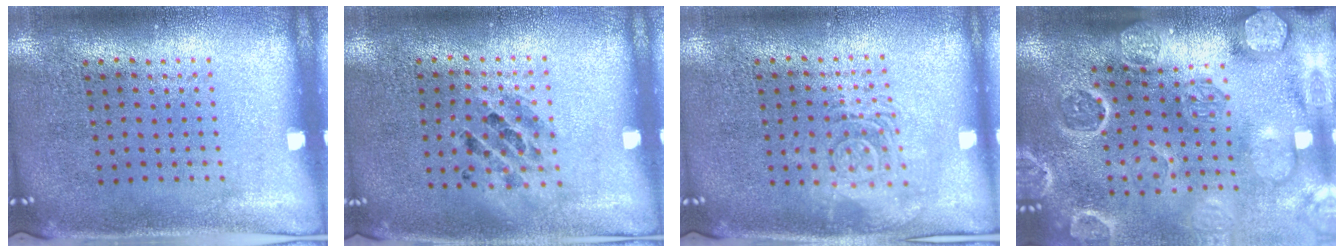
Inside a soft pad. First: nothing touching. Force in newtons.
{"total": 1.1, "press": 1.0, "slide": 0.2}
{"total": 2.8, "press": 2.8, "slide": 0.5}
{"total": 4.2, "press": 3.5, "slide": 2.4}